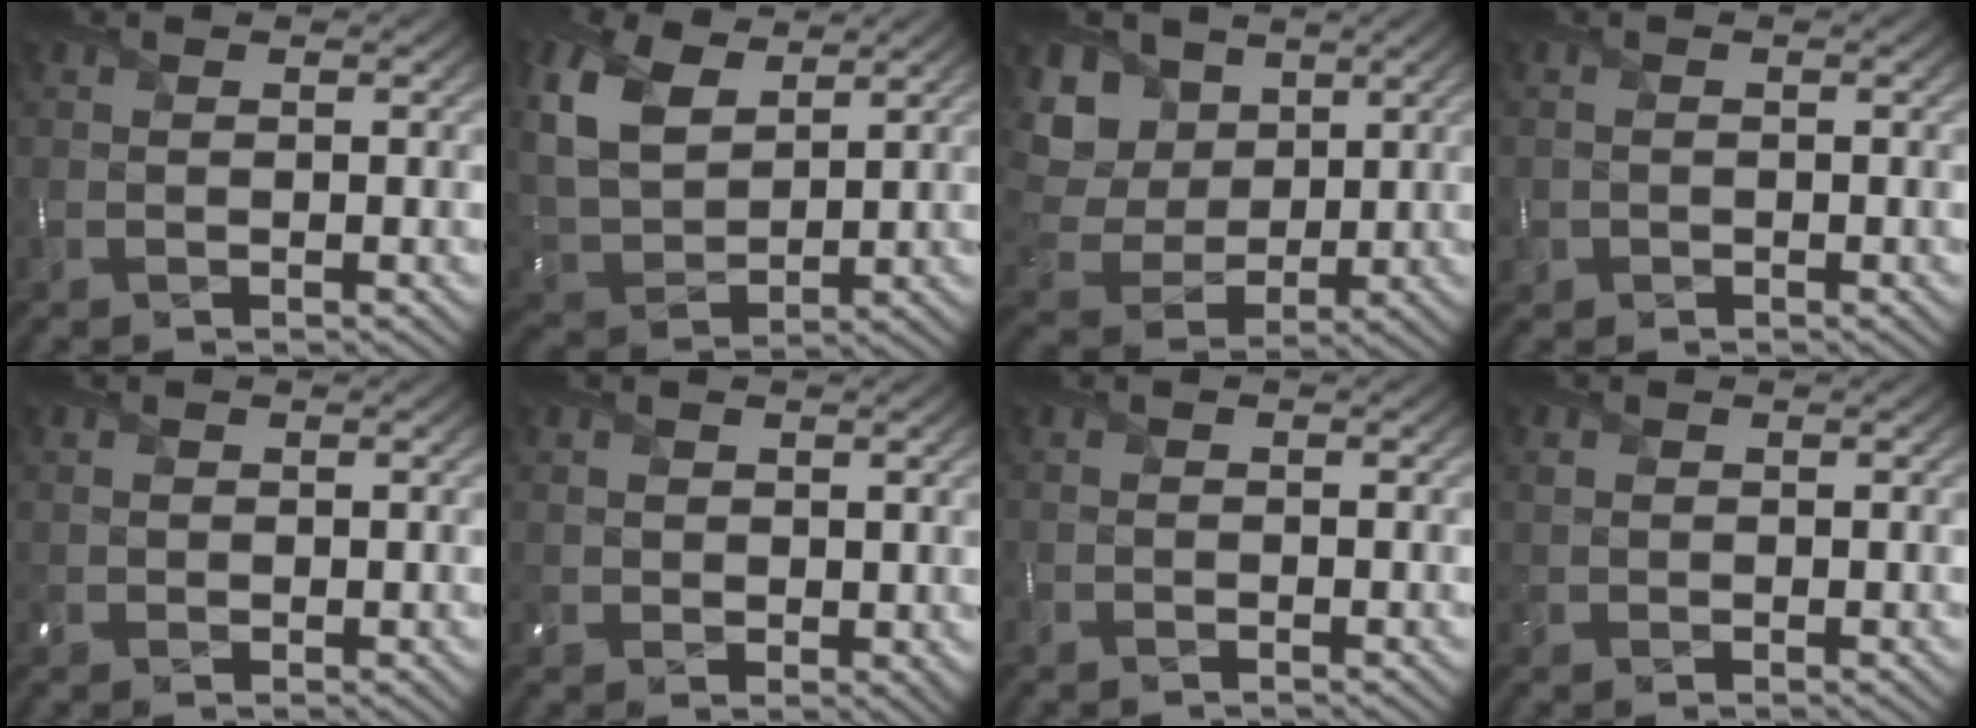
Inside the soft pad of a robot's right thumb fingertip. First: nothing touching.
{"total": 10.1, "force": [5.0, 6.0, 6.4], "torque": [-0.189, 0.016, 0.103]}
{"total": 11.1, "force": [4.3, 8.6, 5.6], "torque": [-0.184, 0.025, 0.092]}
{"total": 1.2, "force": [-0.5, 1.1, 0.1], "torque": [0.002, -0.006, -0.012]}
{"total": 1.1, "force": [0.5, 0.9, 0.4], "torque": [-0.015, 0.001, 0.011]}
{"total": 2.5, "force": [1.0, 2.0, 1.0], "torque": [-0.032, -0.007, 0.019]}
{"total": 0.5, "force": [-0.4, 0.3, 0.1], "torque": [-0.002, -0.003, -0.007]}
{"total": 1.0, "force": [0.5, 0.8, 0.3], "torque": [-0.011, 0.000, 0.011]}